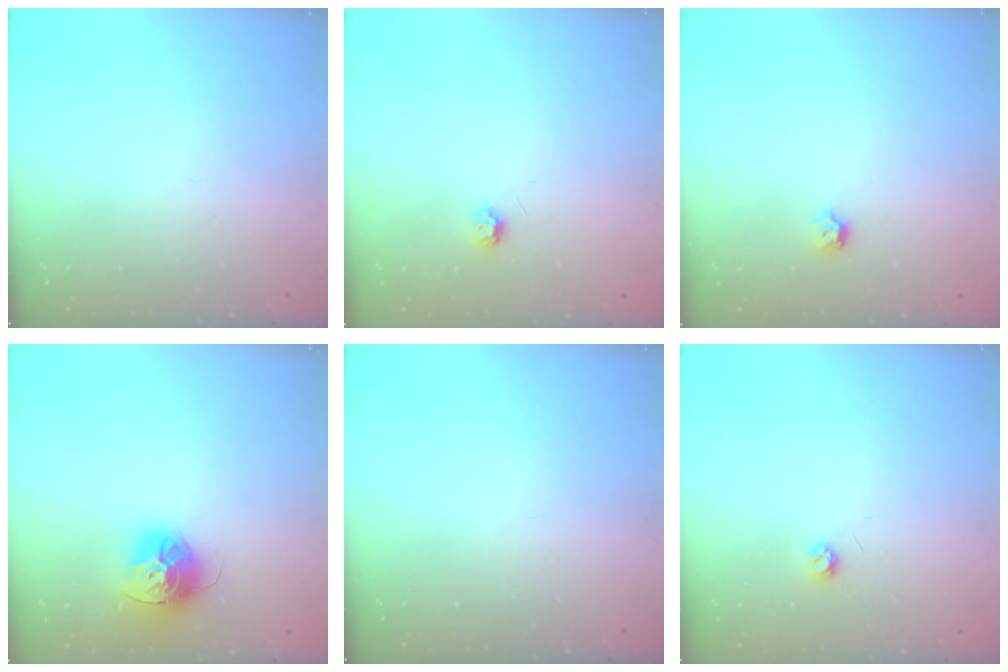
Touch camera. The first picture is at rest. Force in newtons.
{"total": 4.2, "press": 4.1, "slide": 0.4}
{"total": 3.6, "press": 3.5, "slide": 0.8}
{"total": 14.0, "press": 14.0, "slide": 1.3}
{"total": 0.0}
{"total": 3.2, "press": 3.2, "slide": 0.3}